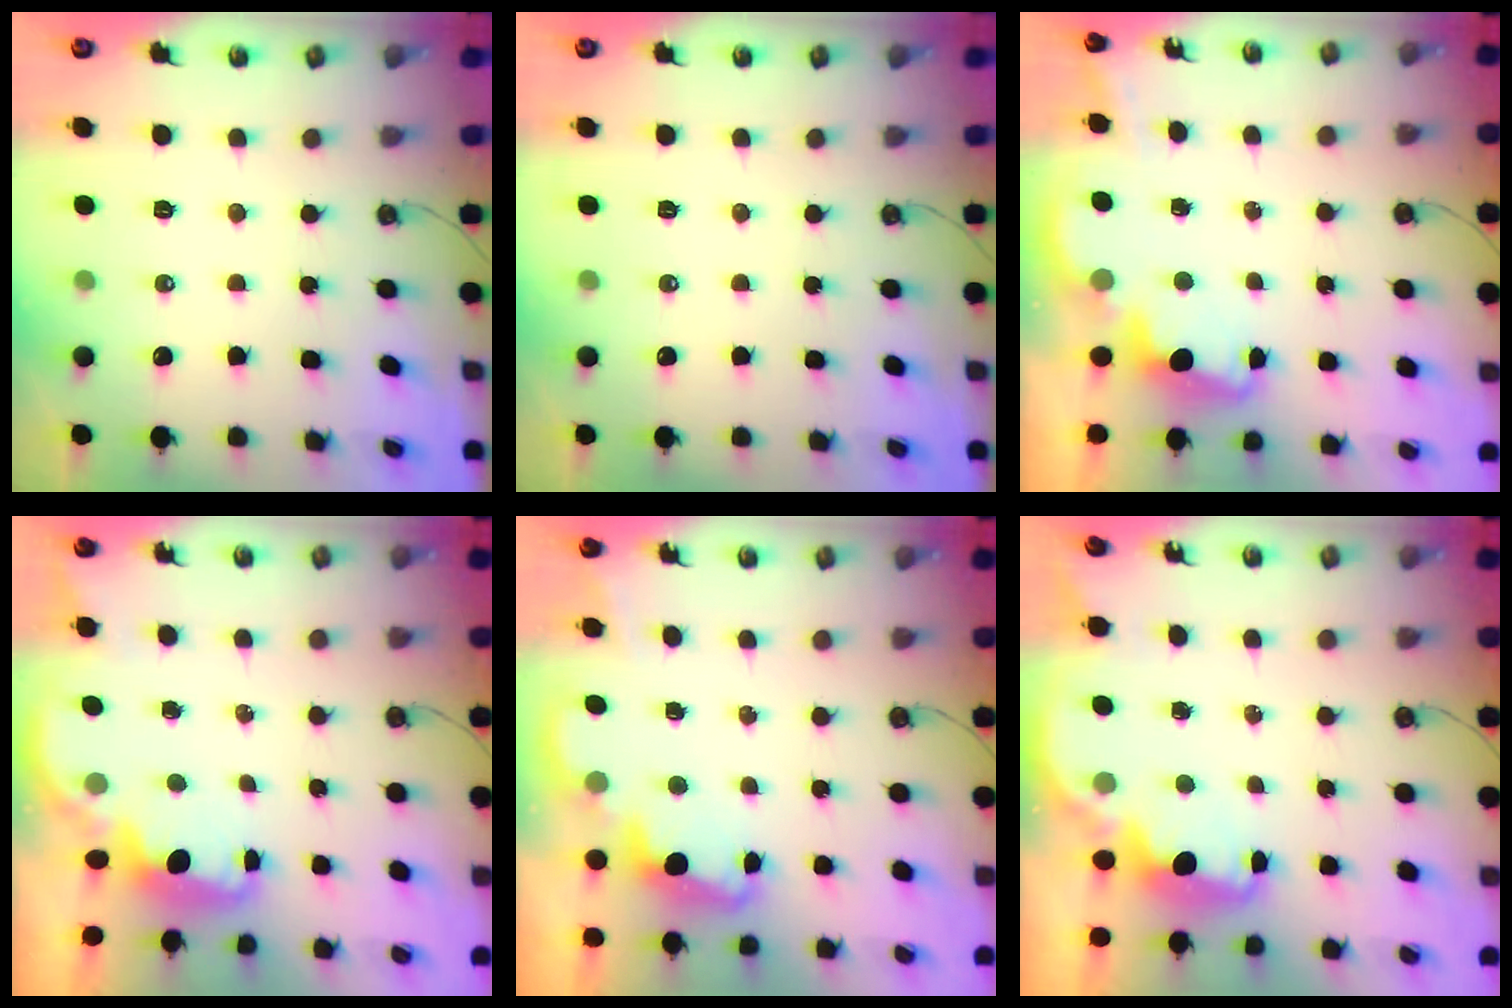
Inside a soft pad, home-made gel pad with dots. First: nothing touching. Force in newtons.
{"total": 0.0}
{"total": 3.4, "press": 3.3, "slide": 0.8}
{"total": 1.4, "press": 1.2, "slide": 0.6}
{"total": 2.3, "press": 2.2, "slide": 0.5}
{"total": 2.1, "press": 2.1, "slide": 0.5}